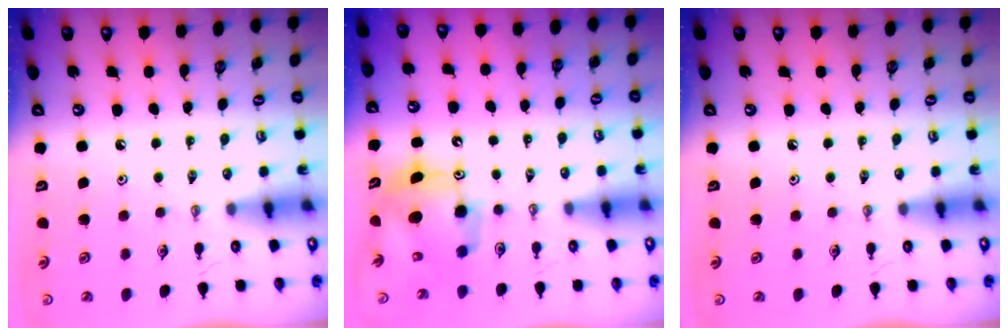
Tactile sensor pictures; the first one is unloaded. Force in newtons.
{"total": 9.4, "press": 9.4, "slide": 0.8}
{"total": 0.0}